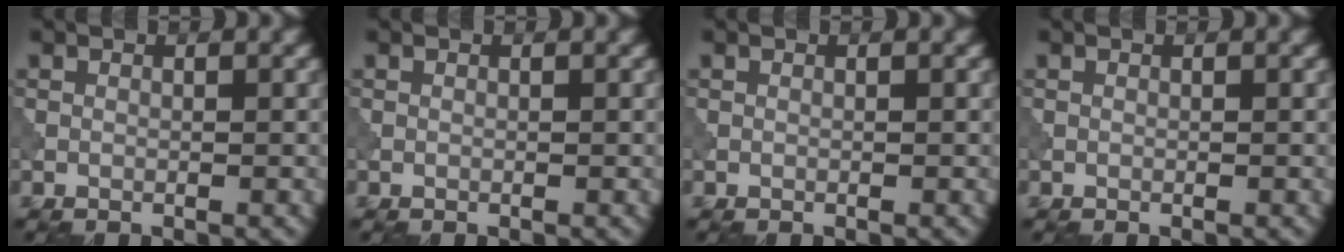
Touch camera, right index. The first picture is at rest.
{"total": 0.0}
{"total": 0.0}
{"total": 0.0}